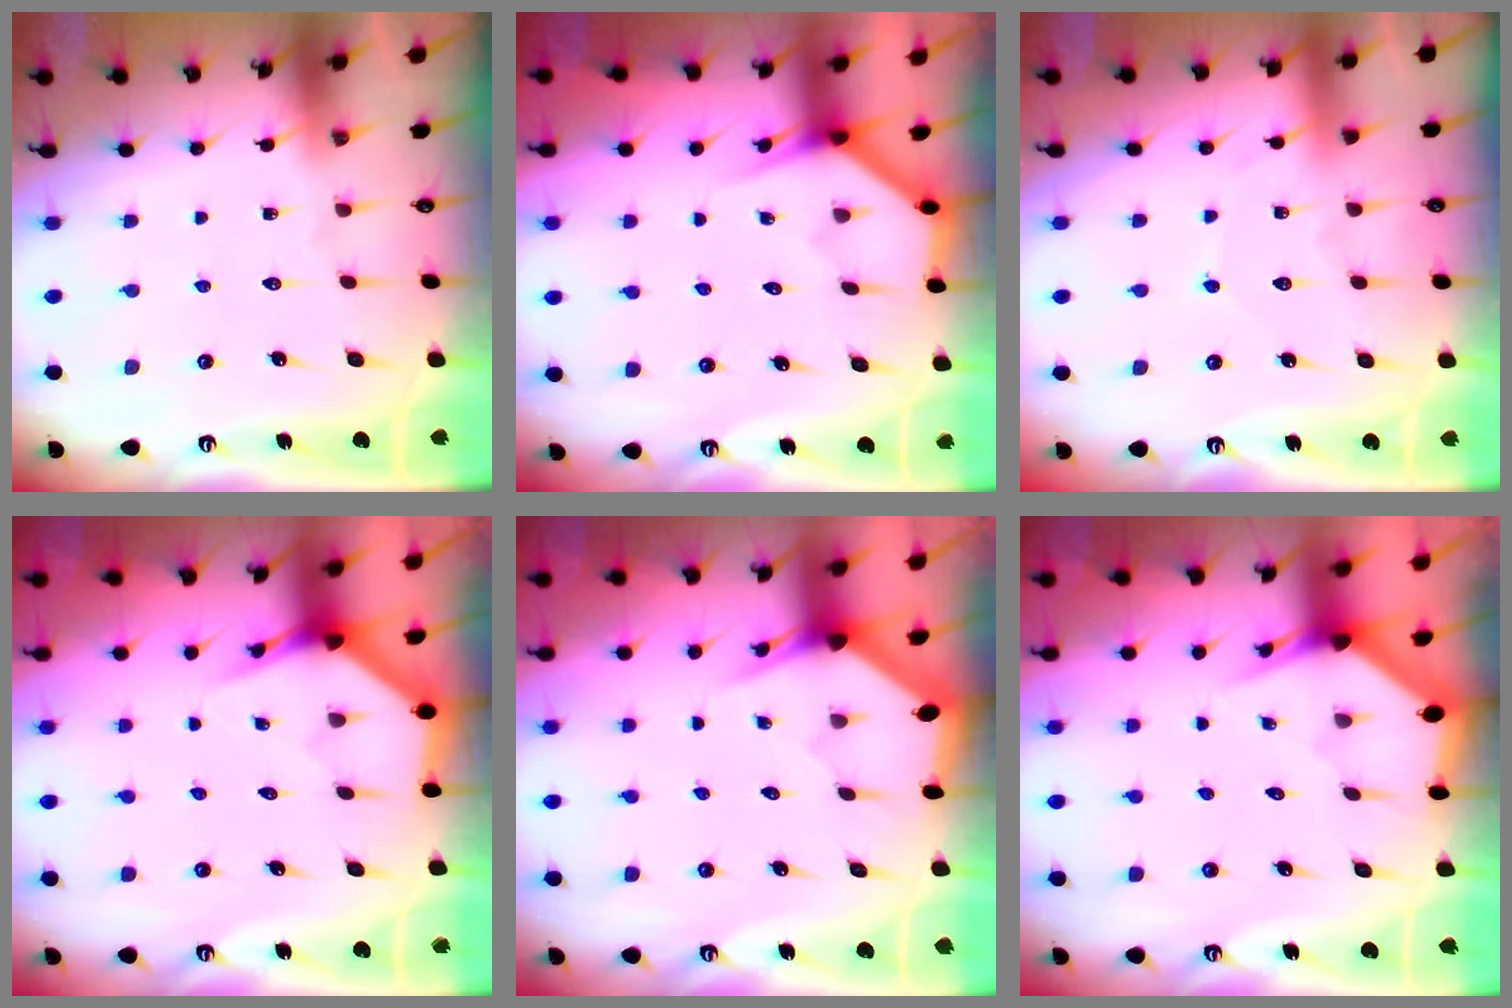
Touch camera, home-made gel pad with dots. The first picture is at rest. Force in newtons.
{"total": 3.7, "press": 3.7, "slide": 0.3}
{"total": 3.3, "press": 3.3, "slide": 0.2}
{"total": 4.0, "press": 4.0, "slide": 0.2}
{"total": 3.0, "press": 3.0, "slide": 0.0}
{"total": 2.9, "press": 2.9, "slide": 0.2}